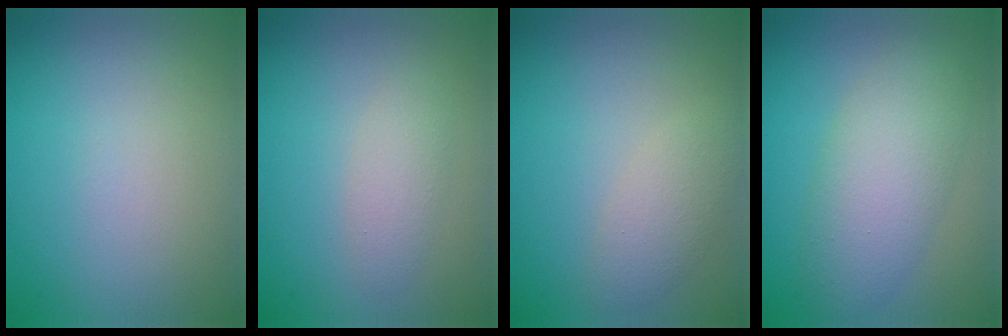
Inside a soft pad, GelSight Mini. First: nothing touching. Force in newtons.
{"total": 1.8, "press": 1.8, "slide": 0.0}
{"total": 2.5, "press": 2.5, "slide": 0.1}
{"total": 5.5, "press": 5.5, "slide": 0.2}